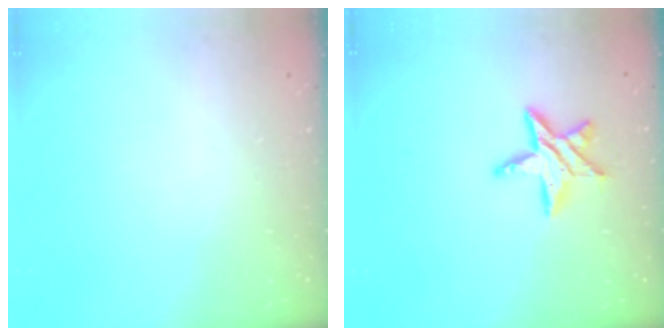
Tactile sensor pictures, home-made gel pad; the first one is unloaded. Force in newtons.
{"total": 10.5, "press": 10.5, "slide": 0.6}